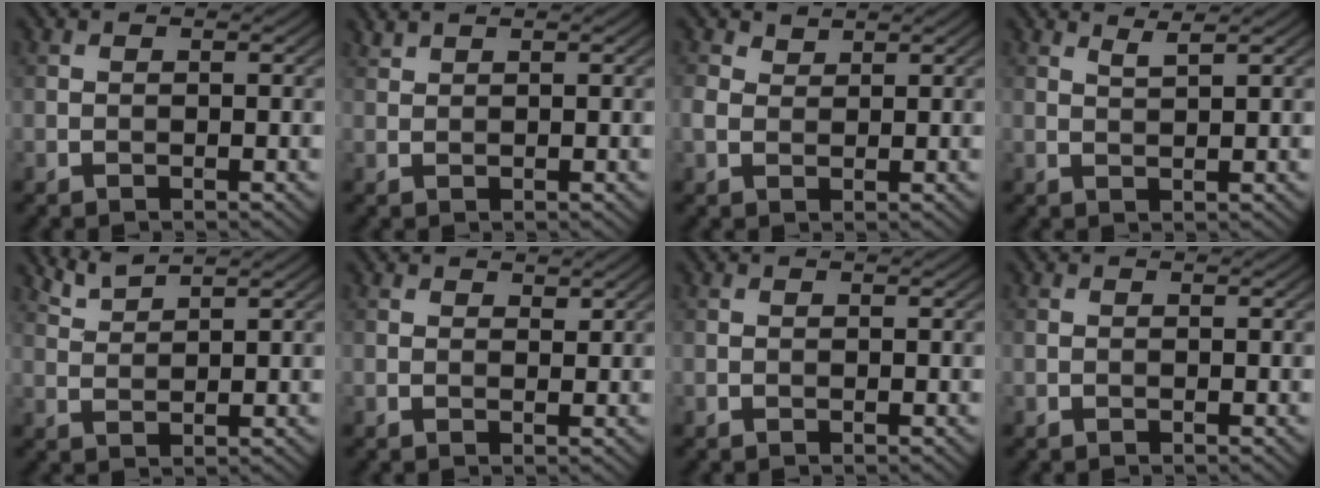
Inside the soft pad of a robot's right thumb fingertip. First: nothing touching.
{"total": 1.1, "force": [1.1, 0.0, 0.2], "torque": [-0.010, 0.007, 0.025]}
{"total": 2.1, "force": [1.3, 1.3, 1.1], "torque": [-0.031, 0.004, 0.027]}
{"total": 1.8, "force": [1.4, 0.1, 1.0], "torque": [-0.023, 0.009, 0.027]}
{"total": 2.9, "force": [2.6, 0.3, 1.3], "torque": [-0.027, 0.007, 0.058]}
{"total": 1.1, "force": [0.9, 0.4, 0.4], "torque": [-0.008, 0.001, 0.015]}
{"total": 0.0}
{"total": 0.0}